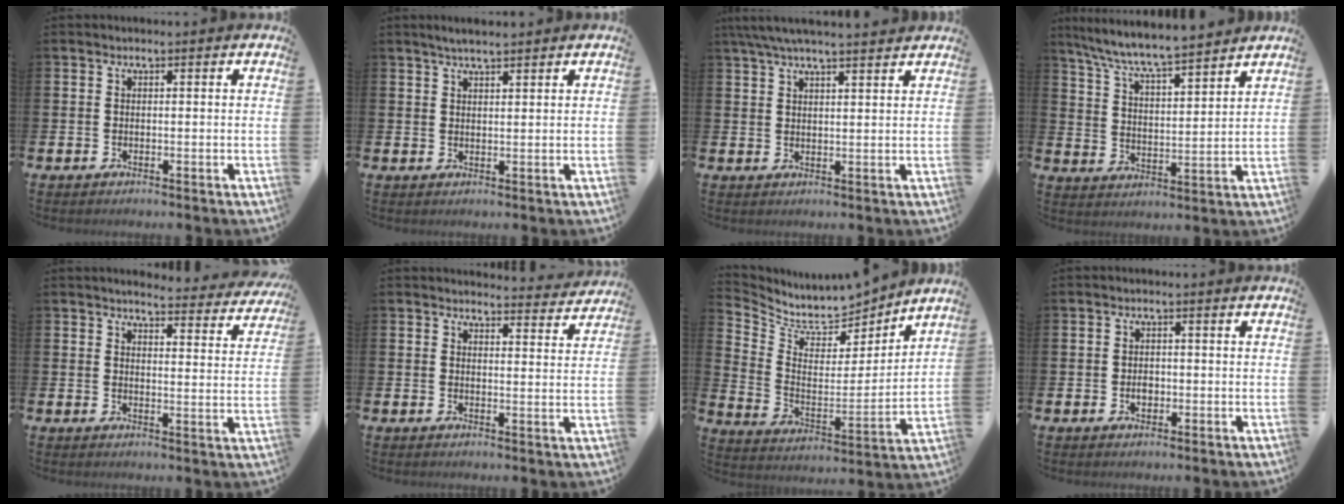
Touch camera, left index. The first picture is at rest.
{"total": 2.9, "force": [2.6, 0.5, 1.3], "torque": [-0.016, -0.006, 0.043]}
{"total": 5.2, "force": [4.7, 0.4, 2.1], "torque": [-0.047, -0.012, 0.086]}
{"total": 7.5, "force": [7.2, 0.2, 2.2], "torque": [-0.071, -0.053, 0.124]}
{"total": 3.8, "force": [3.8, 0.1, 0.3], "torque": [-0.006, -0.035, 0.061]}
{"total": 3.5, "force": [3.5, 0.3, 0.0], "torque": [0.015, -0.031, 0.058]}
{"total": 6.9, "force": [6.7, 1.8, 0.6], "torque": [-0.051, -0.061, 0.113]}
{"total": 1.8, "force": [-0.3, 1.3, 1.2], "torque": [-0.015, 0.003, -0.009]}